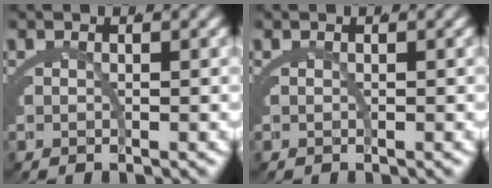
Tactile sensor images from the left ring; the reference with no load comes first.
{"total": 0.0}